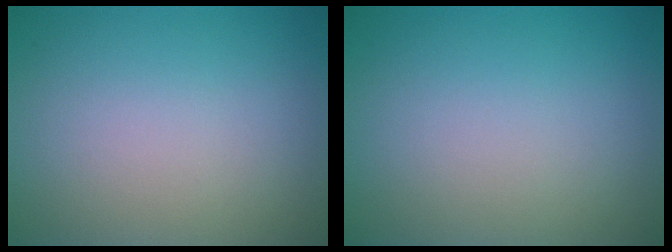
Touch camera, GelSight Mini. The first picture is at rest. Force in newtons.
{"total": 0.0}